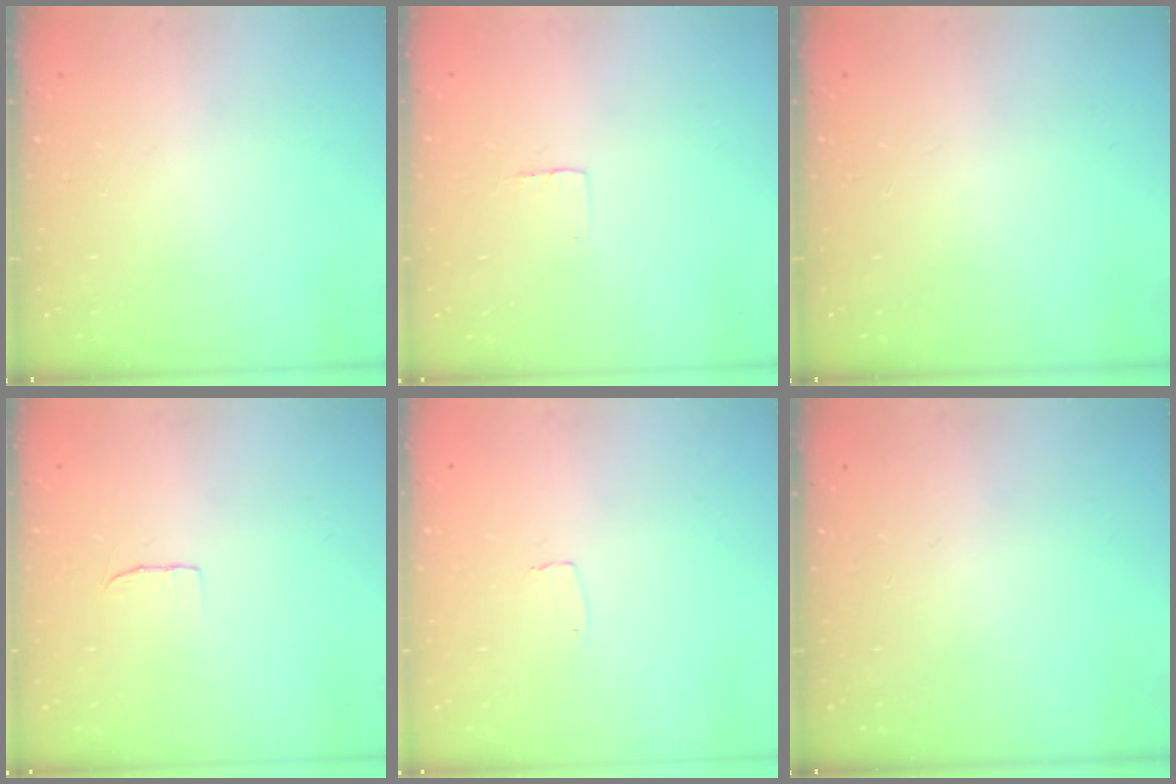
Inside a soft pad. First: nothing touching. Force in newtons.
{"total": 2.3, "press": 2.3, "slide": 0.1}
{"total": 0.0}
{"total": 4.4, "press": 4.3, "slide": 0.4}
{"total": 3.2, "press": 3.2, "slide": 0.2}
{"total": 0.0}